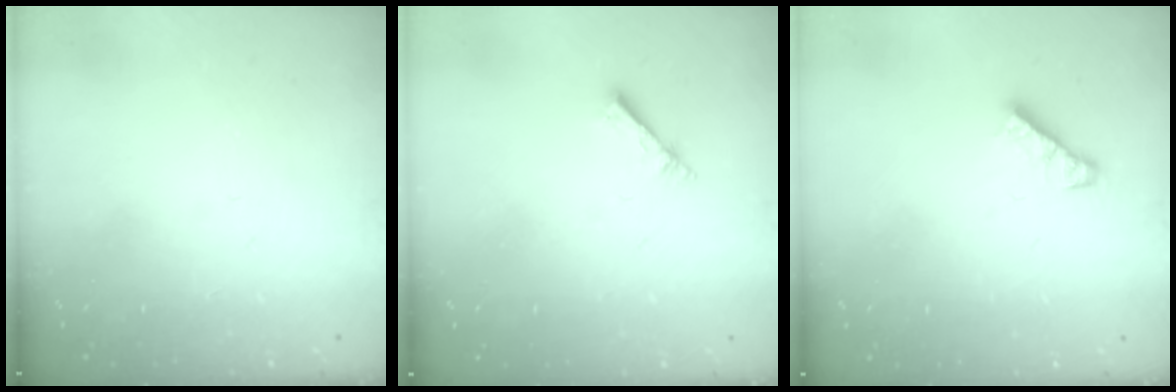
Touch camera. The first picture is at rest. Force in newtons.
{"total": 2.2, "press": 2.2, "slide": 0.3}
{"total": 3.7, "press": 3.7, "slide": 0.2}